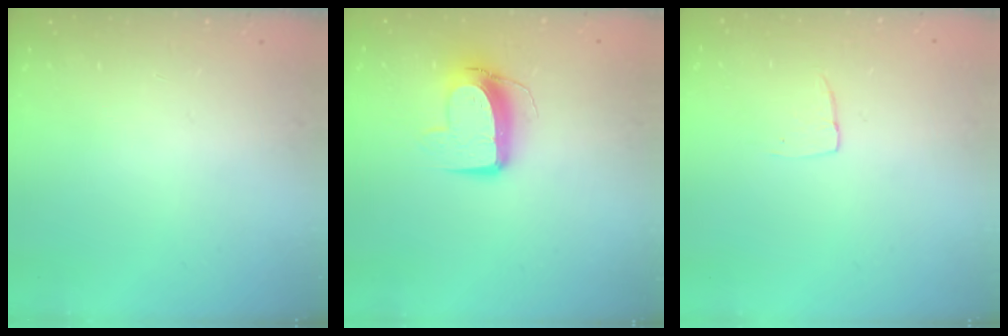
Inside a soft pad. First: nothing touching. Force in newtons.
{"total": 10.6, "press": 10.6, "slide": 0.6}
{"total": 4.0, "press": 4.0, "slide": 0.2}